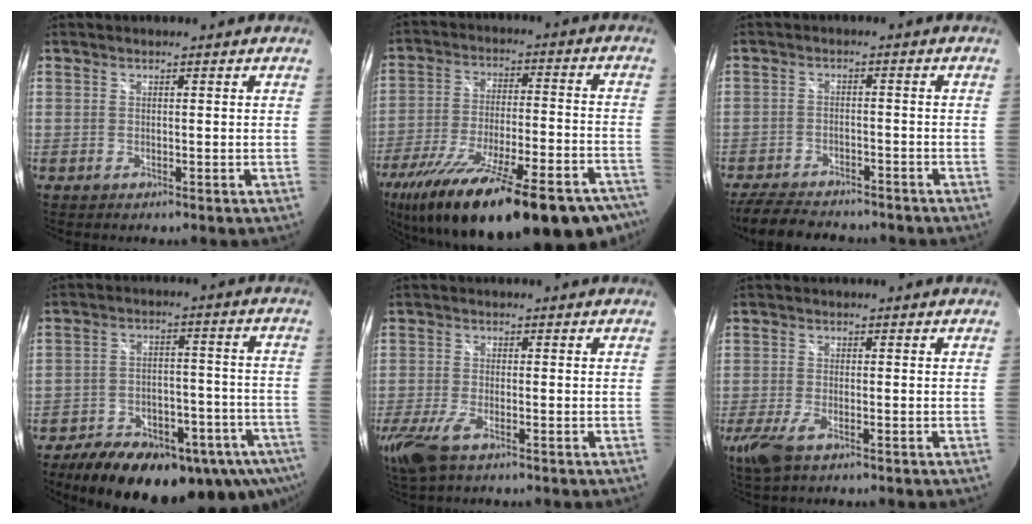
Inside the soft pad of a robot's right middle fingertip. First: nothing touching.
{"total": 34.0, "force": [-25.8, 9.4, 20.1], "torque": [-0.348, -0.057, -0.363]}
{"total": 10.8, "force": [-9.2, 3.5, 4.3], "torque": [-0.108, -0.009, -0.144]}
{"total": 25.8, "force": [-16.5, 12.0, 15.7], "torque": [-0.272, -0.027, -0.215]}
{"total": 6.9, "force": [-4.1, 2.3, 5.1], "torque": [-0.128, -0.024, -0.078]}
{"total": 4.9, "force": [-2.9, 1.5, 3.7], "torque": [-0.090, -0.016, -0.055]}